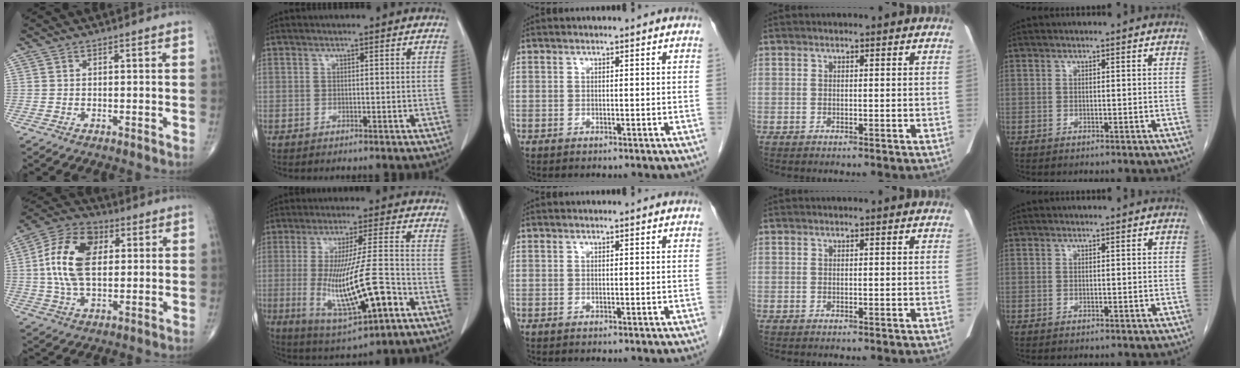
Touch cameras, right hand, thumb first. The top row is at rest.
{"thumb": {"total": 15.0, "force": [2.3, 9.0, 11.8], "torque": [-0.220, 0.012, 0.037]}, "index": {"total": 15.6, "force": [-4.3, 2.0, 14.8], "torque": [-0.278, -0.019, -0.060]}}